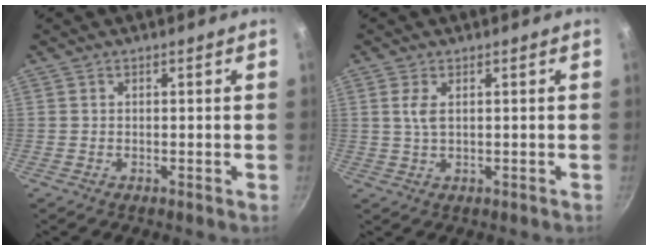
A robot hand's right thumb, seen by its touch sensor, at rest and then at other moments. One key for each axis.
{"total": 3.0, "fx": 0.8, "fy": 1.4, "fz": 2.5, "tx": -0.053, "ty": -0.001, "tz": 0.016}